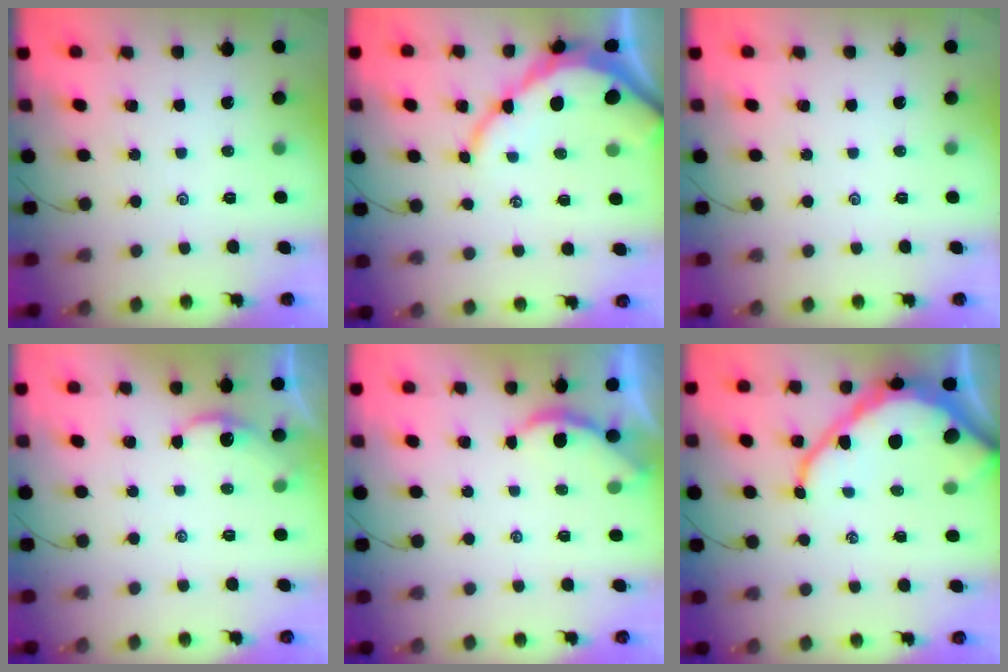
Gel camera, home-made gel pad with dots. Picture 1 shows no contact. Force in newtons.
{"total": 10.1, "press": 10.0, "slide": 0.9}
{"total": 0.0}
{"total": 1.6, "press": 1.5, "slide": 0.2}
{"total": 2.3, "press": 2.3, "slide": 0.2}
{"total": 15.7, "press": 15.6, "slide": 1.7}